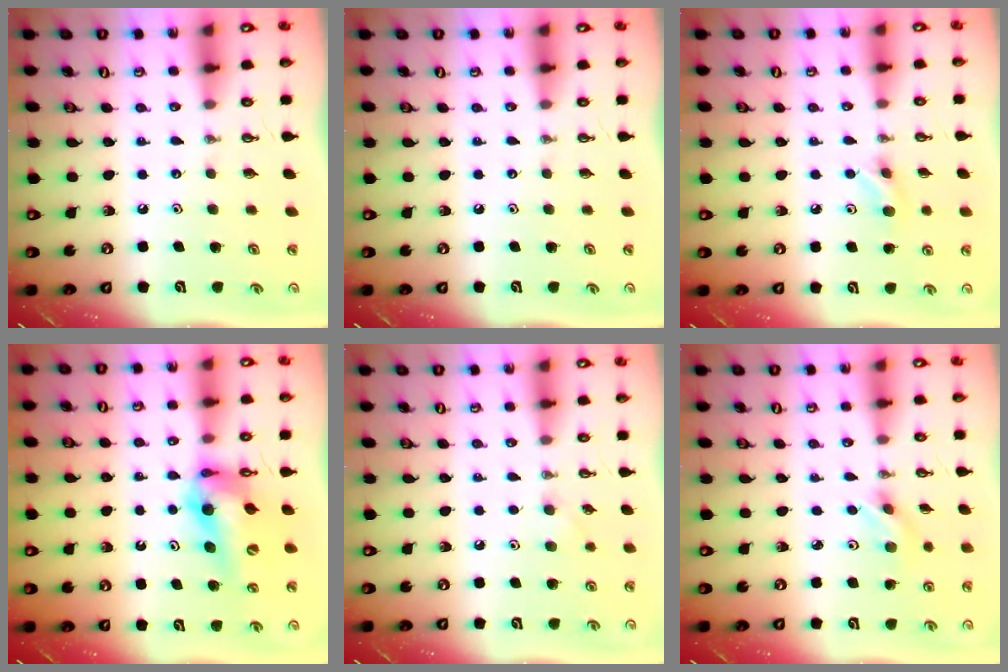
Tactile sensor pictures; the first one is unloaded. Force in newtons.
{"total": 0.0}
{"total": 4.8, "press": 4.7, "slide": 1.1}
{"total": 12.8, "press": 12.7, "slide": 1.2}
{"total": 5.4, "press": 5.2, "slide": 1.3}
{"total": 2.9, "press": 2.8, "slide": 0.8}